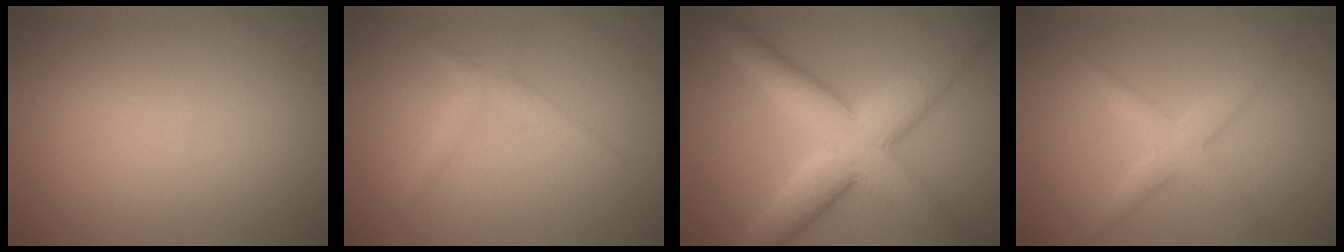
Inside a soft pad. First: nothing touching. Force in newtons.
{"total": 1.6, "press": 1.6, "slide": 0.1}
{"total": 9.2, "press": 9.2, "slide": 0.4}
{"total": 2.7, "press": 2.7, "slide": 0.1}